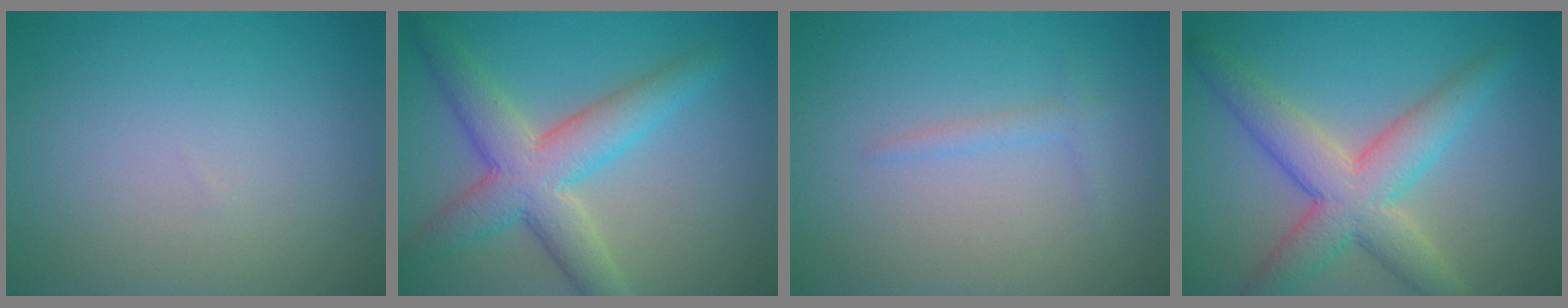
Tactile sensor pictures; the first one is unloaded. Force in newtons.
{"total": 6.6, "press": 6.6, "slide": 0.2}
{"total": 1.0, "press": 1.0, "slide": 0.1}
{"total": 6.5, "press": 6.5, "slide": 0.1}